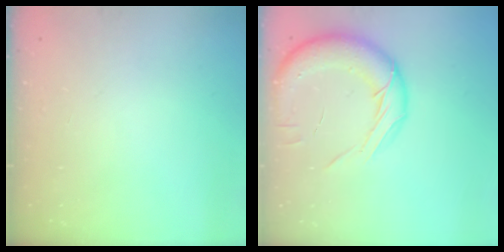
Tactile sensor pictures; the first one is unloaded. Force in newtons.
{"total": 16.1, "press": 15.8, "slide": 3.0}